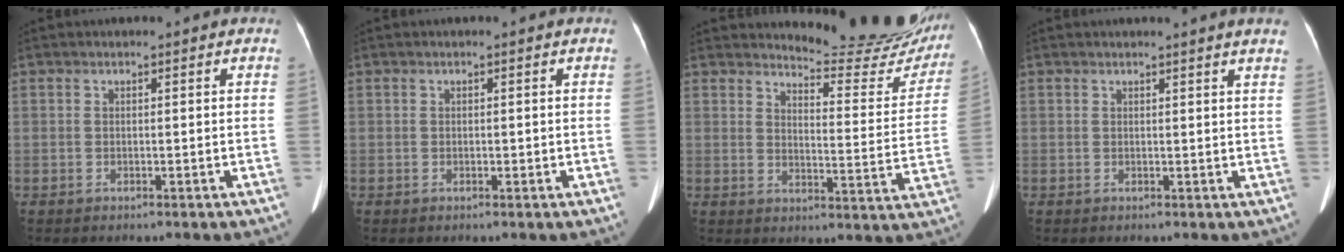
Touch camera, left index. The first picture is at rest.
{"total": 0.6, "force": [-0.5, 0.3, 0.2], "torque": [-0.001, -0.017, -0.012]}
{"total": 16.5, "force": [15.8, 2.4, 4.1], "torque": [-0.036, -0.106, 0.168]}
{"total": 4.8, "force": [4.3, -0.7, 2.1], "torque": [-0.021, -0.017, 0.026]}